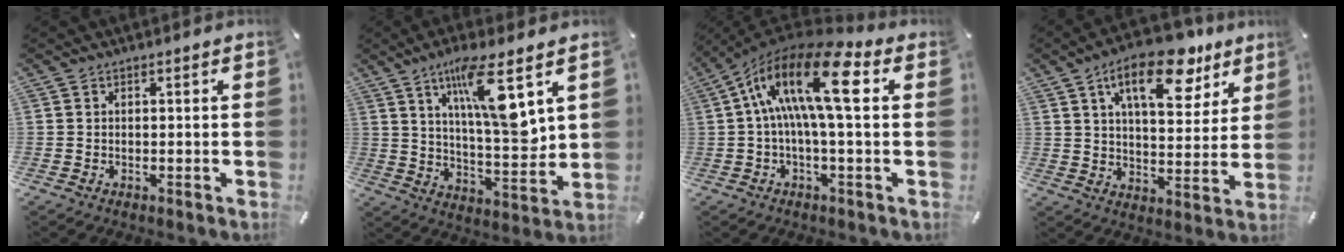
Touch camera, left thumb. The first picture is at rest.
{"total": 14.9, "force": [7.4, 3.7, 12.4], "torque": [-0.214, -0.035, 0.117]}
{"total": 18.4, "force": [3.5, 6.2, 16.9], "torque": [-0.323, -0.008, 0.051]}
{"total": 17.3, "force": [10.4, 8.2, 11.2], "torque": [-0.157, -0.052, 0.170]}